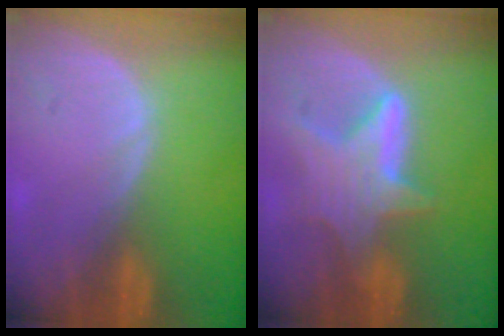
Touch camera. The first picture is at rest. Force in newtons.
{"total": 6.9, "press": 6.7, "slide": 1.7}